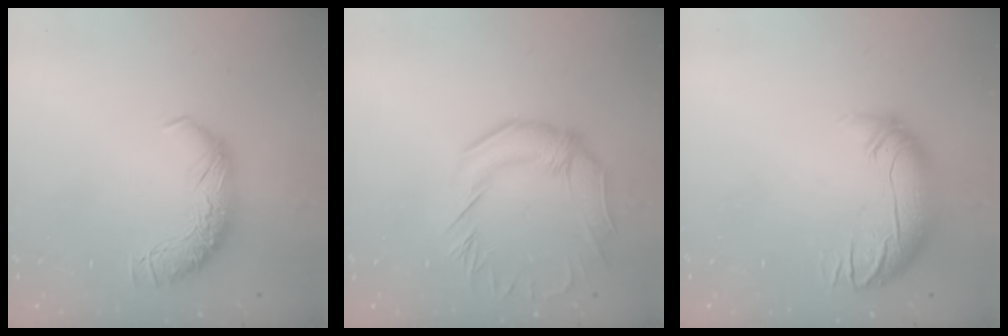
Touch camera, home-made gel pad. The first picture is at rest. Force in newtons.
{"total": 2.6, "press": 2.2, "slide": 1.4}
{"total": 3.0, "press": 1.0, "slide": 2.8}